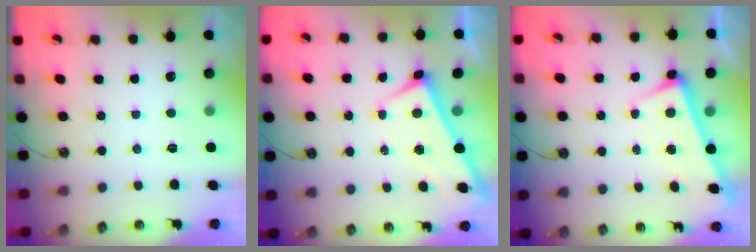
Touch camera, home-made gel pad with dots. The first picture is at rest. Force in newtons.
{"total": 1.4, "press": 1.3, "slide": 0.3}
{"total": 2.7, "press": 2.7, "slide": 0.7}